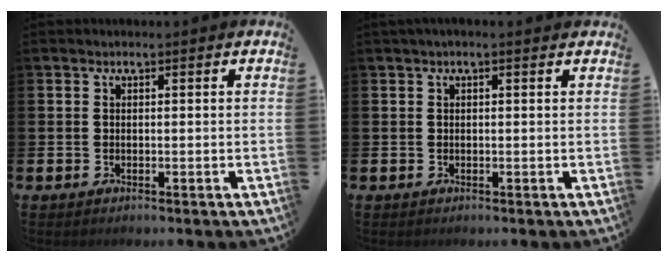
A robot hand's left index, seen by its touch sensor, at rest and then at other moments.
{"total": 0.6, "force": [0.2, 0.1, 0.6], "torque": [-0.010, 0.002, 0.003]}